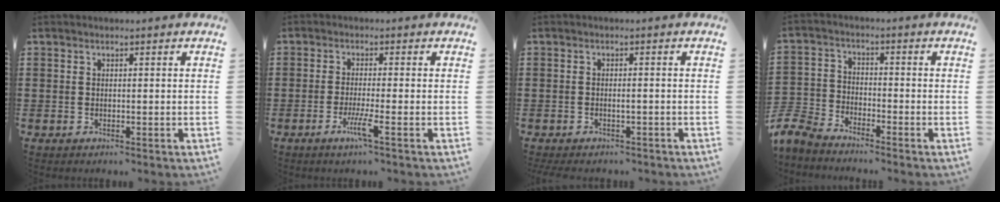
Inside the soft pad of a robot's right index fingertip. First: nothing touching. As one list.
[{"total": 4.1, "force": [-2.1, -0.1, 3.5], "torque": [-0.072, -0.017, -0.041]}, {"total": 1.2, "force": [-1.0, 0.3, 0.7], "torque": [-0.018, -0.005, -0.018]}, {"total": 5.6, "force": [-5.4, 1.0, 0.9], "torque": [-0.050, -0.003, -0.117]}]